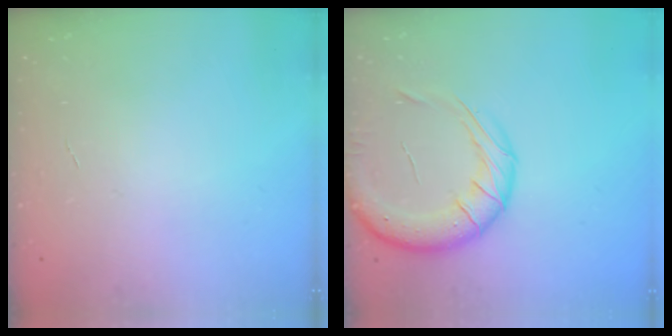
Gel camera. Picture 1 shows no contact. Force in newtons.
{"total": 16.4, "press": 16.3, "slide": 1.9}